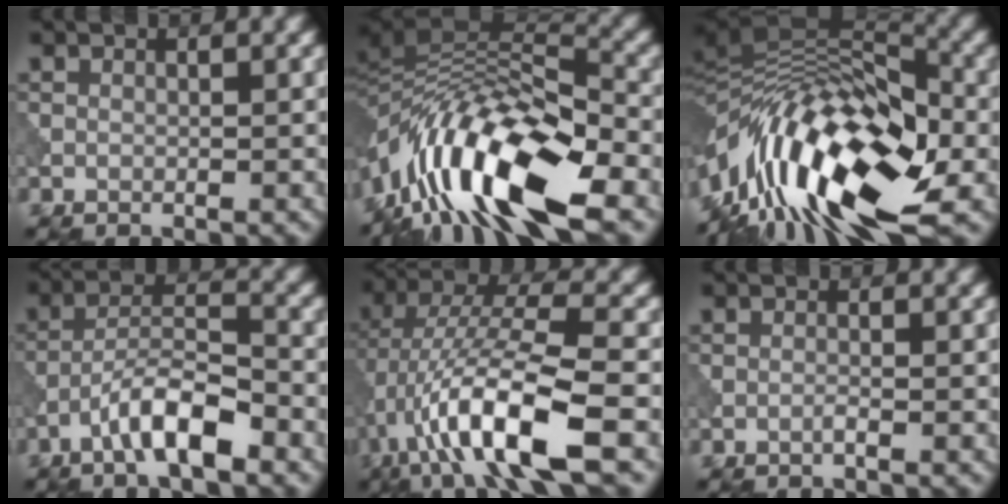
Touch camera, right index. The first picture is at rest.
{"total": 14.1, "force": [-6.7, 5.1, 11.3], "torque": [-0.215, 0.024, -0.118]}
{"total": 16.0, "force": [-4.8, 6.9, 13.6], "torque": [-0.241, 0.031, -0.102]}
{"total": 5.4, "force": [-3.2, 1.3, 4.1], "torque": [-0.069, 0.015, -0.061]}
{"total": 11.2, "force": [-4.0, 2.9, 10.1], "torque": [-0.190, 0.022, -0.074]}
{"total": 0.5, "force": [-0.3, 0.1, 0.4], "torque": [-0.007, 0.005, -0.008]}